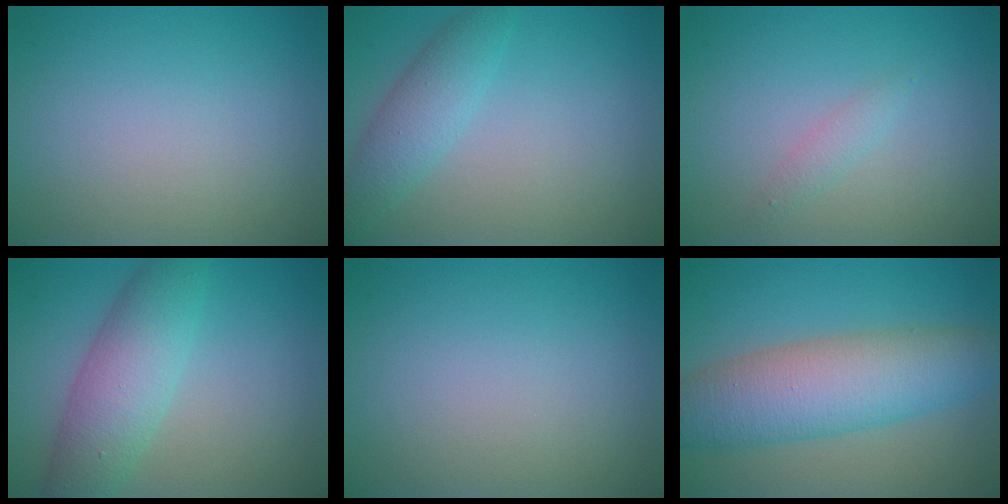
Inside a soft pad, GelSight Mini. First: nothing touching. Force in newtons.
{"total": 3.3, "press": 3.3, "slide": 0.1}
{"total": 1.0, "press": 1.0, "slide": 0.0}
{"total": 5.9, "press": 5.8, "slide": 0.3}
{"total": 0.0}
{"total": 8.2, "press": 8.2, "slide": 0.1}